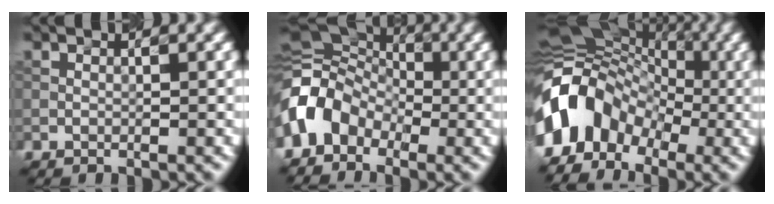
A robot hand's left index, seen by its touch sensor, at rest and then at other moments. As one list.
[{"total": 7.0, "force": [-2.5, 5.2, 3.9], "torque": [-0.070, 0.006, -0.071]}, {"total": 11.0, "force": [-3.1, 8.1, 6.7], "torque": [-0.124, 0.007, -0.073]}]